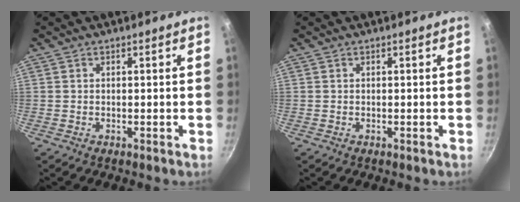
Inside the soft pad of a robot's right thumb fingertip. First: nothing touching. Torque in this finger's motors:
{"motor_torque": [0.01, 0.02, -0.06, 0.05, 0.00]}